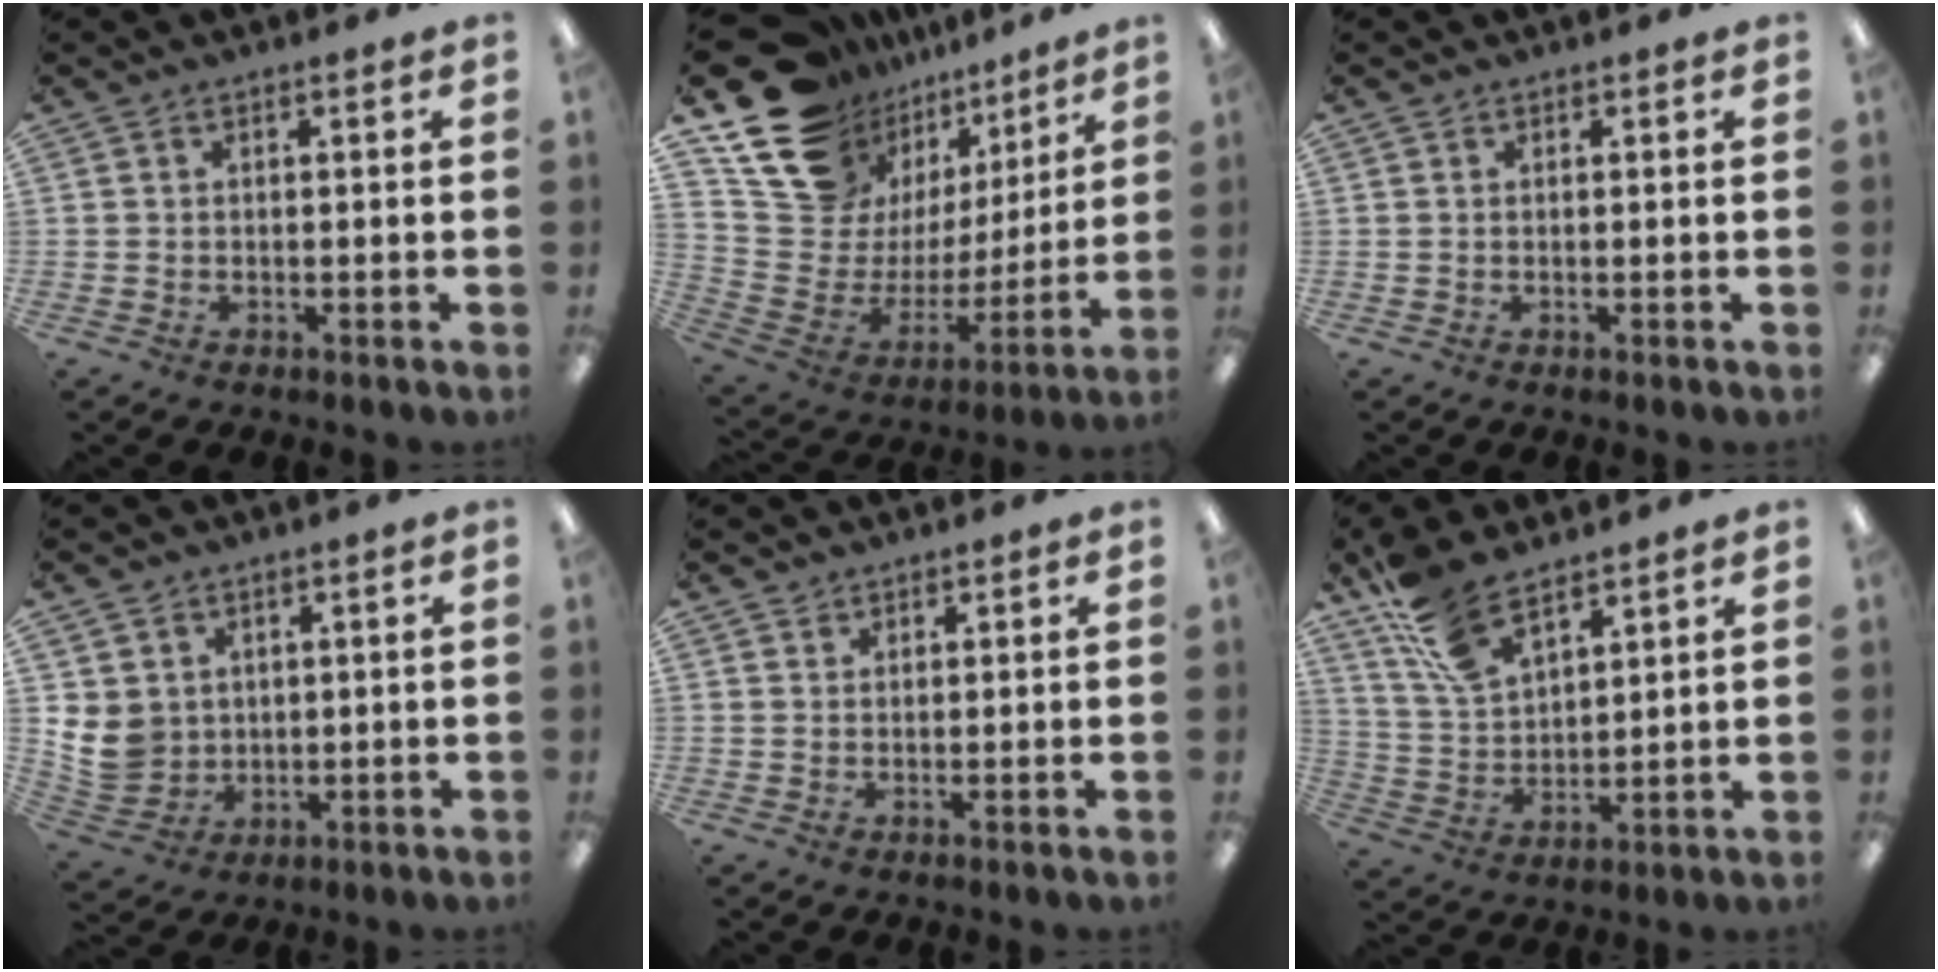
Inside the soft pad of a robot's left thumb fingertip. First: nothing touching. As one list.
[{"total": 18.4, "force": [13.0, 11.6, 6.1], "torque": [-0.115, -0.107, 0.255]}, {"total": 0.0}, {"total": 8.3, "force": [1.7, 7.8, 2.1], "torque": [-0.063, -0.006, 0.040]}, {"total": 1.3, "force": [1.1, 0.6, -0.1], "torque": [0.001, -0.002, 0.023]}, {"total": 12.2, "force": [9.3, 5.1, 6.0], "torque": [-0.135, -0.037, 0.181]}]